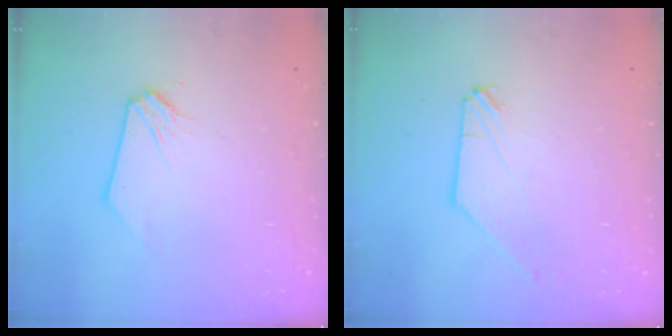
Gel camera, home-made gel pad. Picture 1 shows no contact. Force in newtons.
{"total": 0.0}